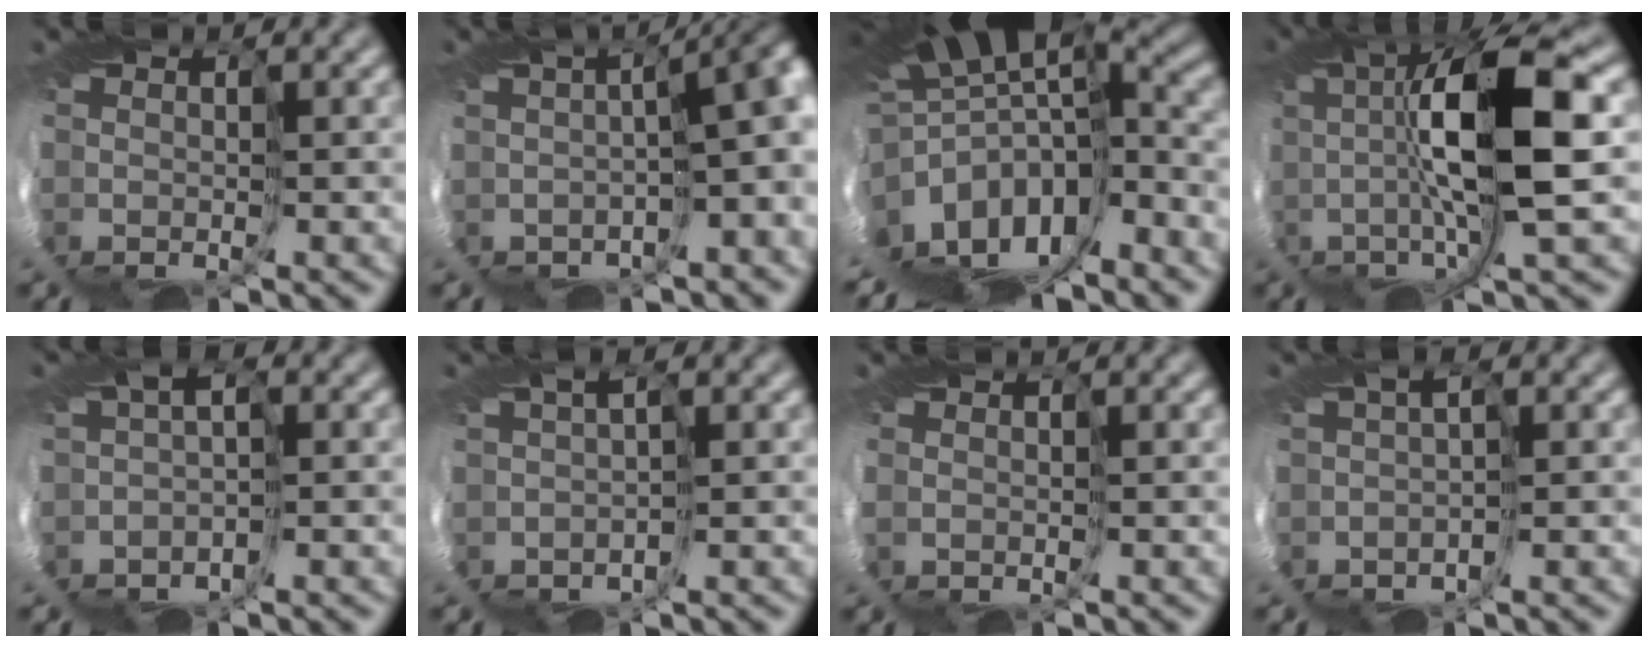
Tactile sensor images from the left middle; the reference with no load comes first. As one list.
[{"total": 6.6, "force": [-0.5, 1.9, 6.3], "torque": [-0.073, -0.005, -0.007]}, {"total": 11.6, "force": [-4.8, 5.4, 9.0], "torque": [-0.195, -0.012, -0.067]}, {"total": 8.2, "force": [0.4, 1.3, 8.0], "torque": [-0.142, 0.012, 0.006]}, {"total": 1.5, "force": [-1.3, 0.5, 0.6], "torque": [-0.017, -0.005, -0.028]}, {"total": 0.7, "force": [-0.5, -0.5, 0.1], "torque": [-0.003, -0.003, -0.009]}, {"total": 0.6, "force": [0.0, 0.5, 0.2], "torque": [-0.003, -0.001, 0.006]}, {"total": 0.9, "force": [-0.9, -0.2, 0.2], "torque": [-0.005, -0.006, -0.018]}]